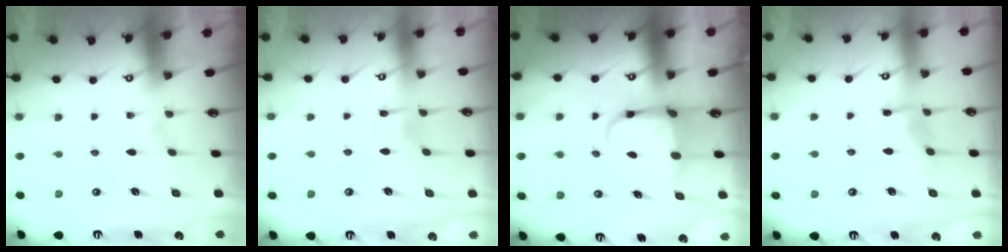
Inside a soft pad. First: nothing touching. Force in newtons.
{"total": 3.9, "press": 3.9, "slide": 0.3}
{"total": 5.0, "press": 4.9, "slide": 0.8}
{"total": 5.7, "press": 5.6, "slide": 0.6}